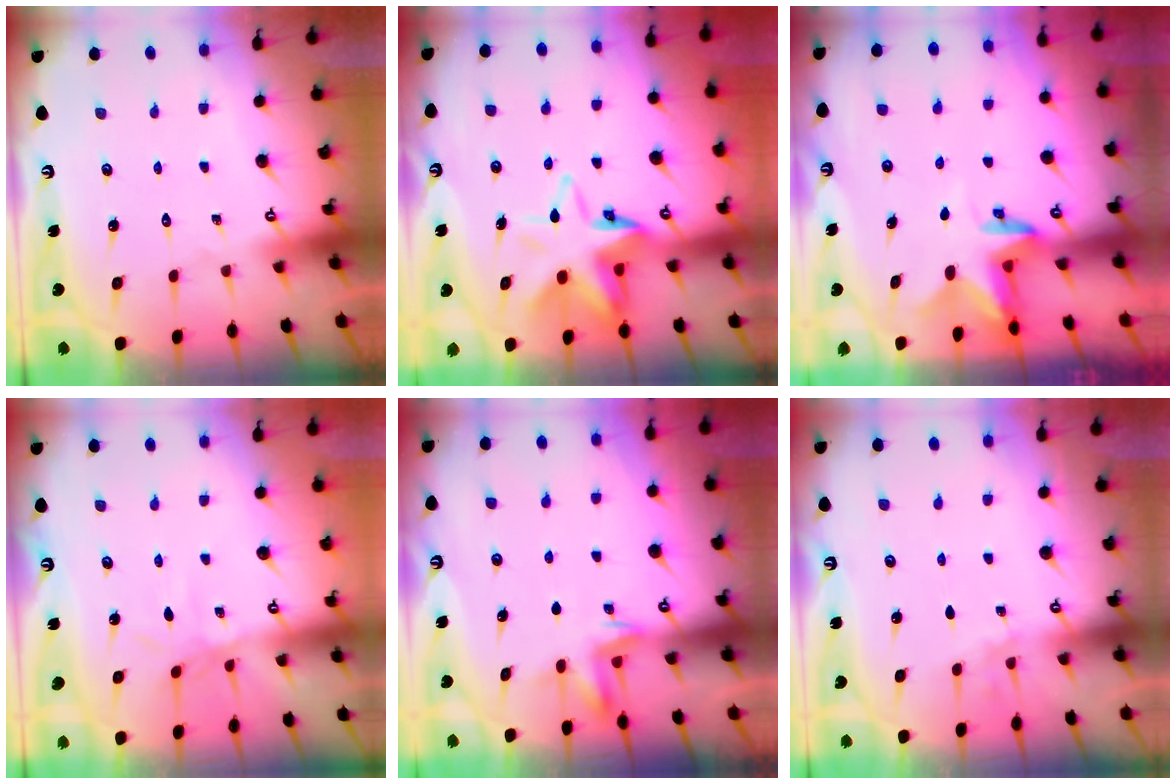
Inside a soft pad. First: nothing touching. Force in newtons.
{"total": 10.6, "press": 10.4, "slide": 1.9}
{"total": 2.7, "press": 2.6, "slide": 0.5}
{"total": 3.0, "press": 3.0, "slide": 0.1}
{"total": 3.1, "press": 3.0, "slide": 0.4}
{"total": 2.5, "press": 1.6, "slide": 1.8}